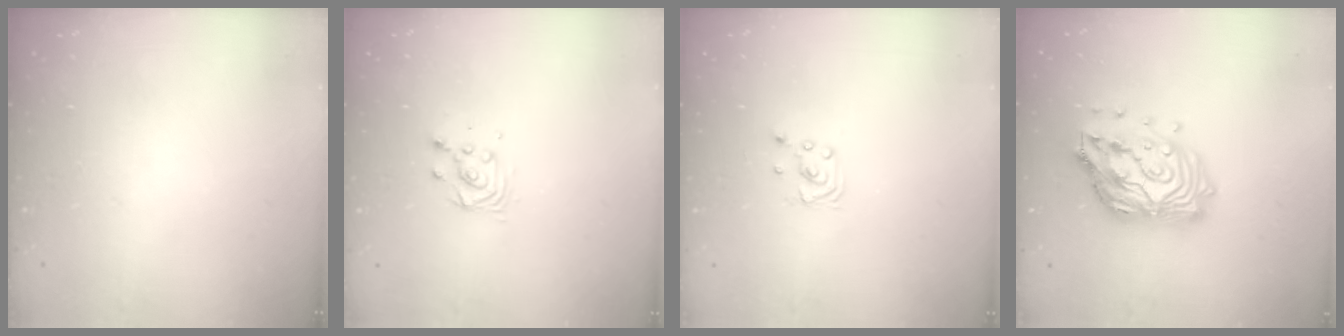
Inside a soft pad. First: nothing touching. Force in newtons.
{"total": 4.0, "press": 4.0, "slide": 0.2}
{"total": 2.1, "press": 2.1, "slide": 0.2}
{"total": 19.1, "press": 19.0, "slide": 1.5}